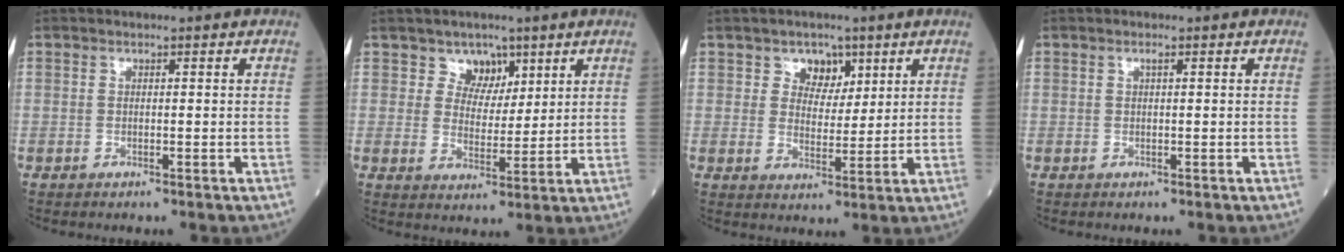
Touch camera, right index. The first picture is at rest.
{"total": 4.6, "force": [3.0, 3.3, 1.0], "torque": [-0.008, -0.001, 0.053]}
{"total": 4.5, "force": [2.6, 3.3, 1.8], "torque": [-0.021, 0.003, 0.043]}
{"total": 0.5, "force": [0.2, 0.0, 0.5], "torque": [-0.009, 0.001, 0.003]}